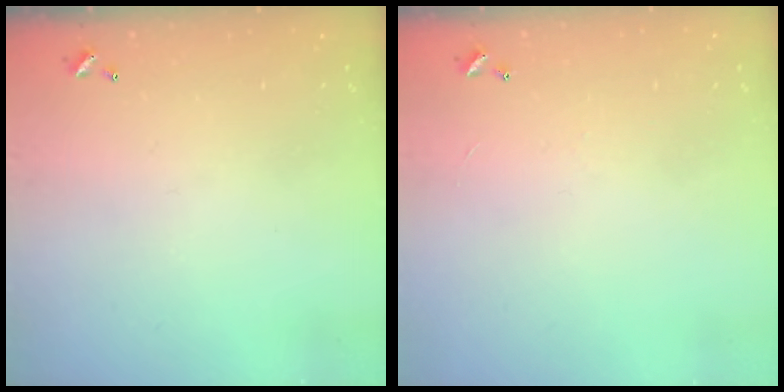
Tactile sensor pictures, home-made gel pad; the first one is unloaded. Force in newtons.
{"total": 1.2, "press": 1.1, "slide": 0.4}